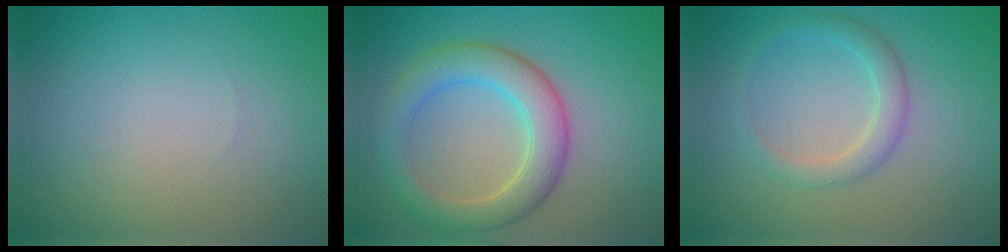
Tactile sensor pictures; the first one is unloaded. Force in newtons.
{"total": 5.4, "press": 5.4, "slide": 0.3}
{"total": 2.3, "press": 2.3, "slide": 0.0}